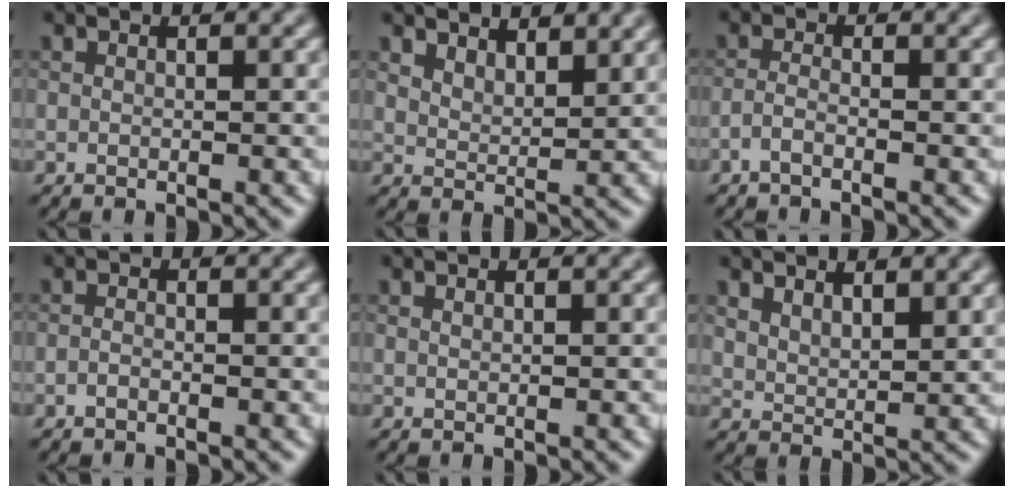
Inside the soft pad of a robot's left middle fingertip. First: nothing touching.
{"total": 5.2, "force": [4.5, 1.8, 2.0], "torque": [-0.034, 0.008, 0.060]}
{"total": 1.3, "force": [-0.9, 0.3, 0.8], "torque": [-0.019, 0.002, -0.022]}
{"total": 0.6, "force": [-0.4, 0.2, 0.4], "torque": [-0.010, 0.000, -0.011]}
{"total": 0.0}
{"total": 2.8, "force": [2.2, 1.1, 1.3], "torque": [-0.027, -0.002, 0.045]}